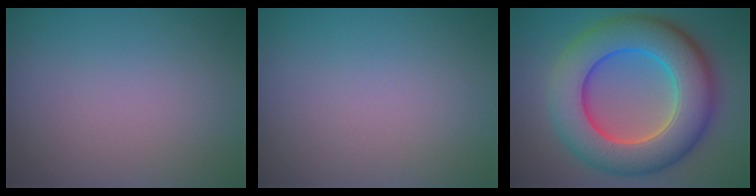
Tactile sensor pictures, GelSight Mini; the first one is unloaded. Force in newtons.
{"total": 0.0}
{"total": 11.4, "press": 11.4, "slide": 0.3}